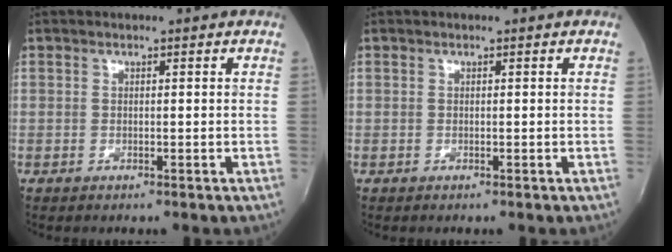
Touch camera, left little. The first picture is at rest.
{"total": 0.0}